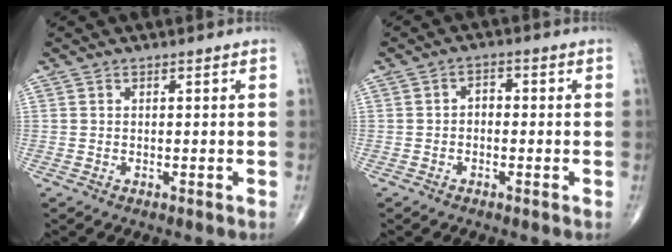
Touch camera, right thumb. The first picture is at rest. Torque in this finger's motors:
{"motor_torque": [-0.12, 0.00, 0.21, 0.10, 0.05]}